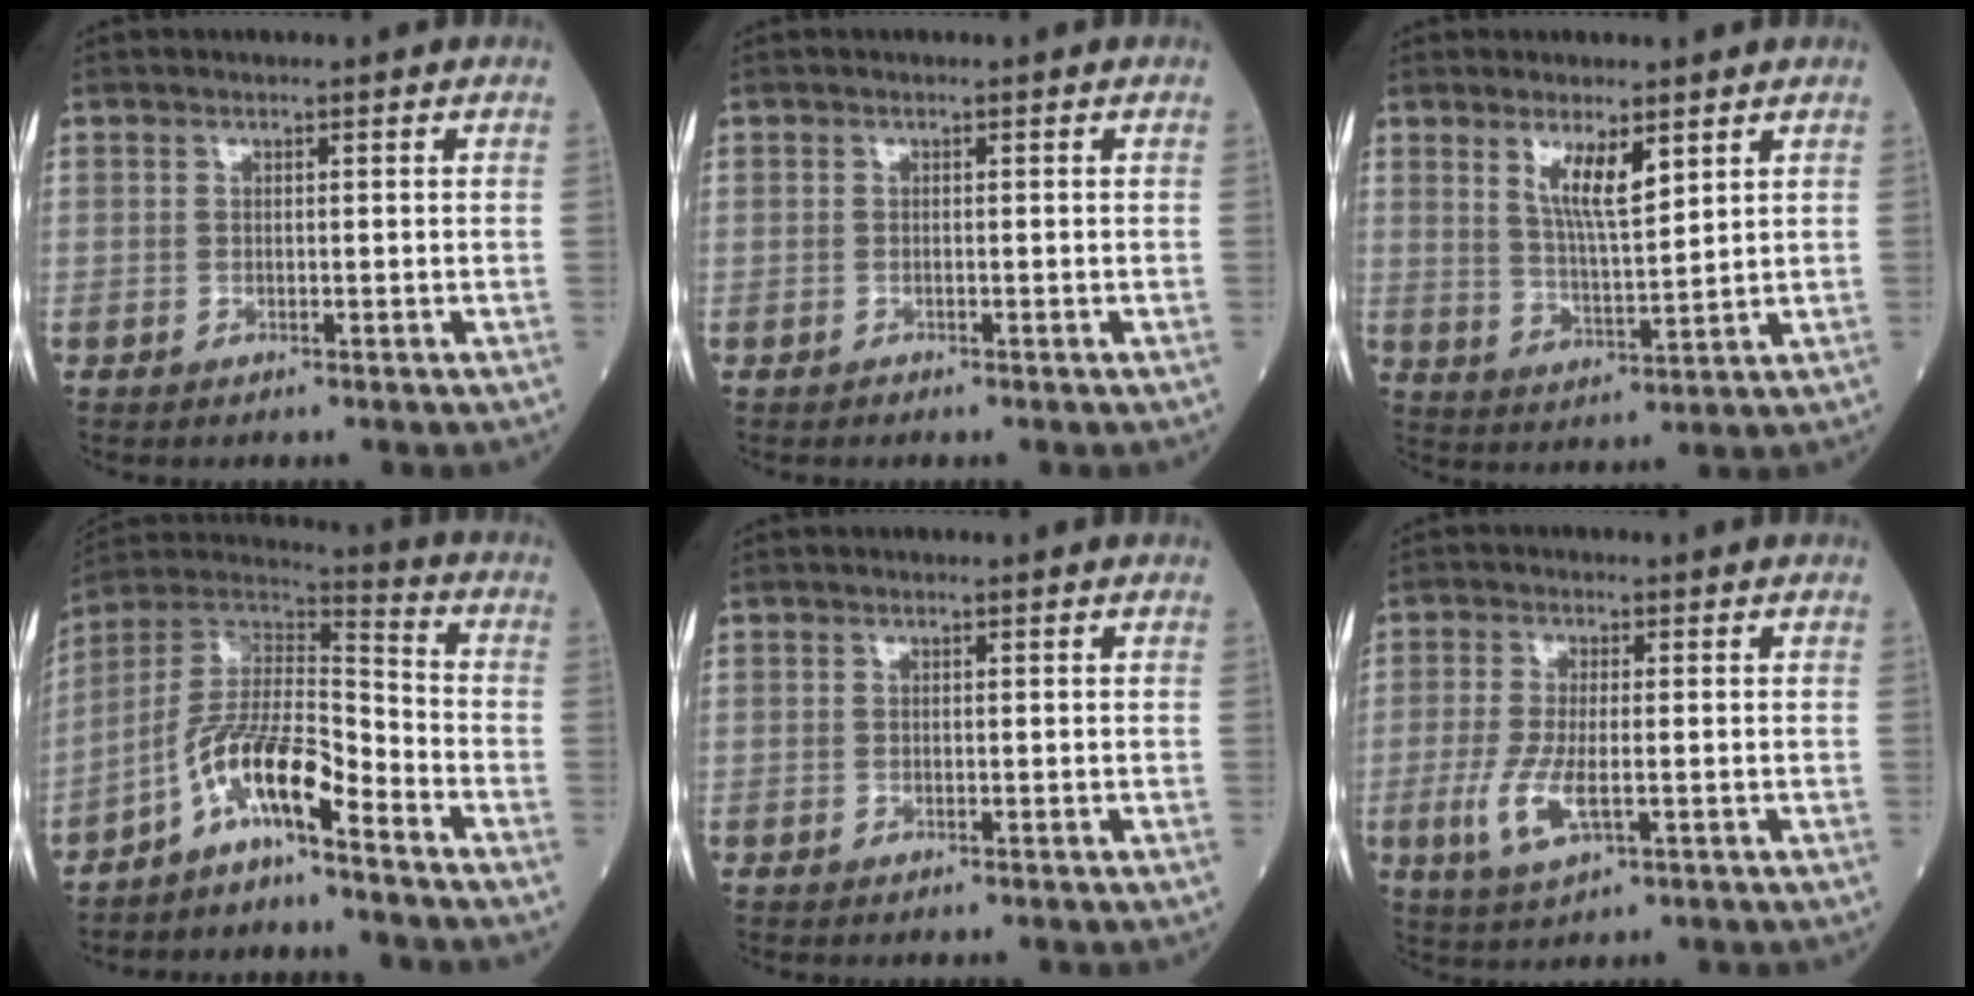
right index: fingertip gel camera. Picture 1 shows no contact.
{"total": 0.0}
{"total": 6.1, "force": [3.4, 1.1, 4.9], "torque": [-0.093, -0.009, 0.068]}
{"total": 10.0, "force": [-6.5, 1.6, 7.4], "torque": [-0.148, 0.027, -0.125]}
{"total": 0.0}
{"total": 6.0, "force": [-1.5, 1.6, 5.6], "torque": [-0.131, -0.016, -0.027]}